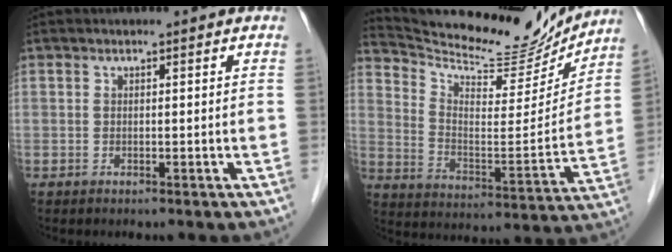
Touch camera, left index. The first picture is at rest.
{"total": 18.4, "force": [17.7, 2.8, 4.2], "torque": [-0.084, -0.044, 0.269]}